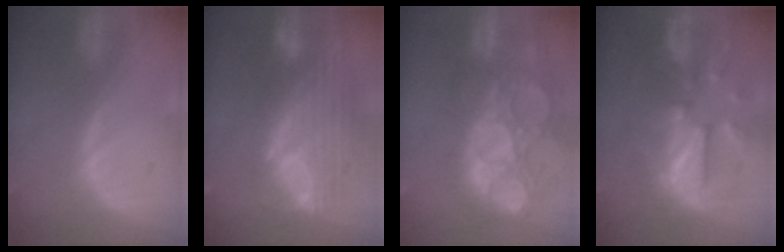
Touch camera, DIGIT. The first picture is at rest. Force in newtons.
{"total": 12.1, "press": 10.3, "slide": 6.4}
{"total": 15.0, "press": 12.6, "slide": 8.1}
{"total": 11.8, "press": 11.8, "slide": 1.2}